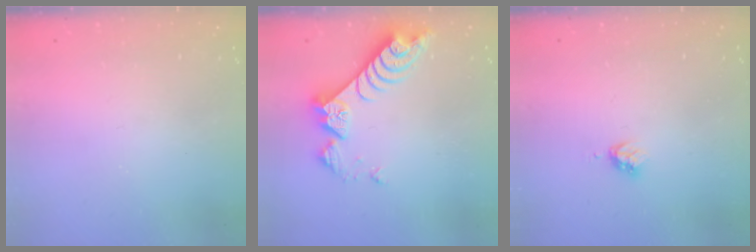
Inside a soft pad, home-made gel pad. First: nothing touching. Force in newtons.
{"total": 8.0, "press": 8.0, "slide": 0.8}
{"total": 2.9, "press": 2.8, "slide": 0.4}